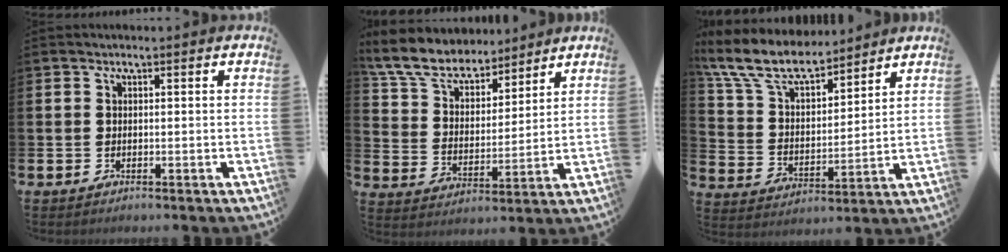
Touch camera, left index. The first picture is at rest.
{"total": 8.3, "force": [7.6, 2.6, 1.9], "torque": [-0.083, -0.049, 0.139]}
{"total": 9.6, "force": [8.3, 3.2, 3.7], "torque": [-0.115, -0.047, 0.151]}